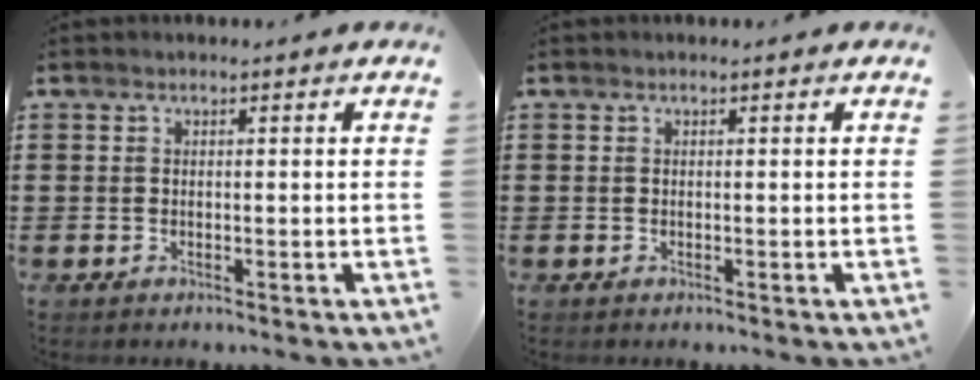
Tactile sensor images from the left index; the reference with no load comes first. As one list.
[{"total": 0.0}]